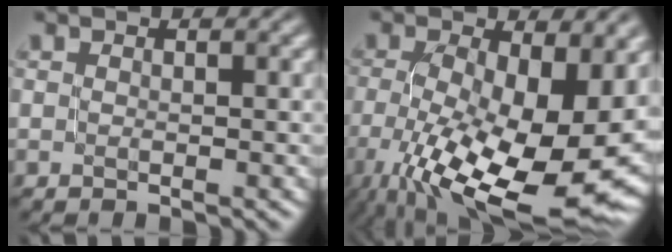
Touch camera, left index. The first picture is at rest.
{"total": 16.8, "force": [-5.2, 7.4, 14.1], "torque": [-0.226, -0.023, -0.070]}